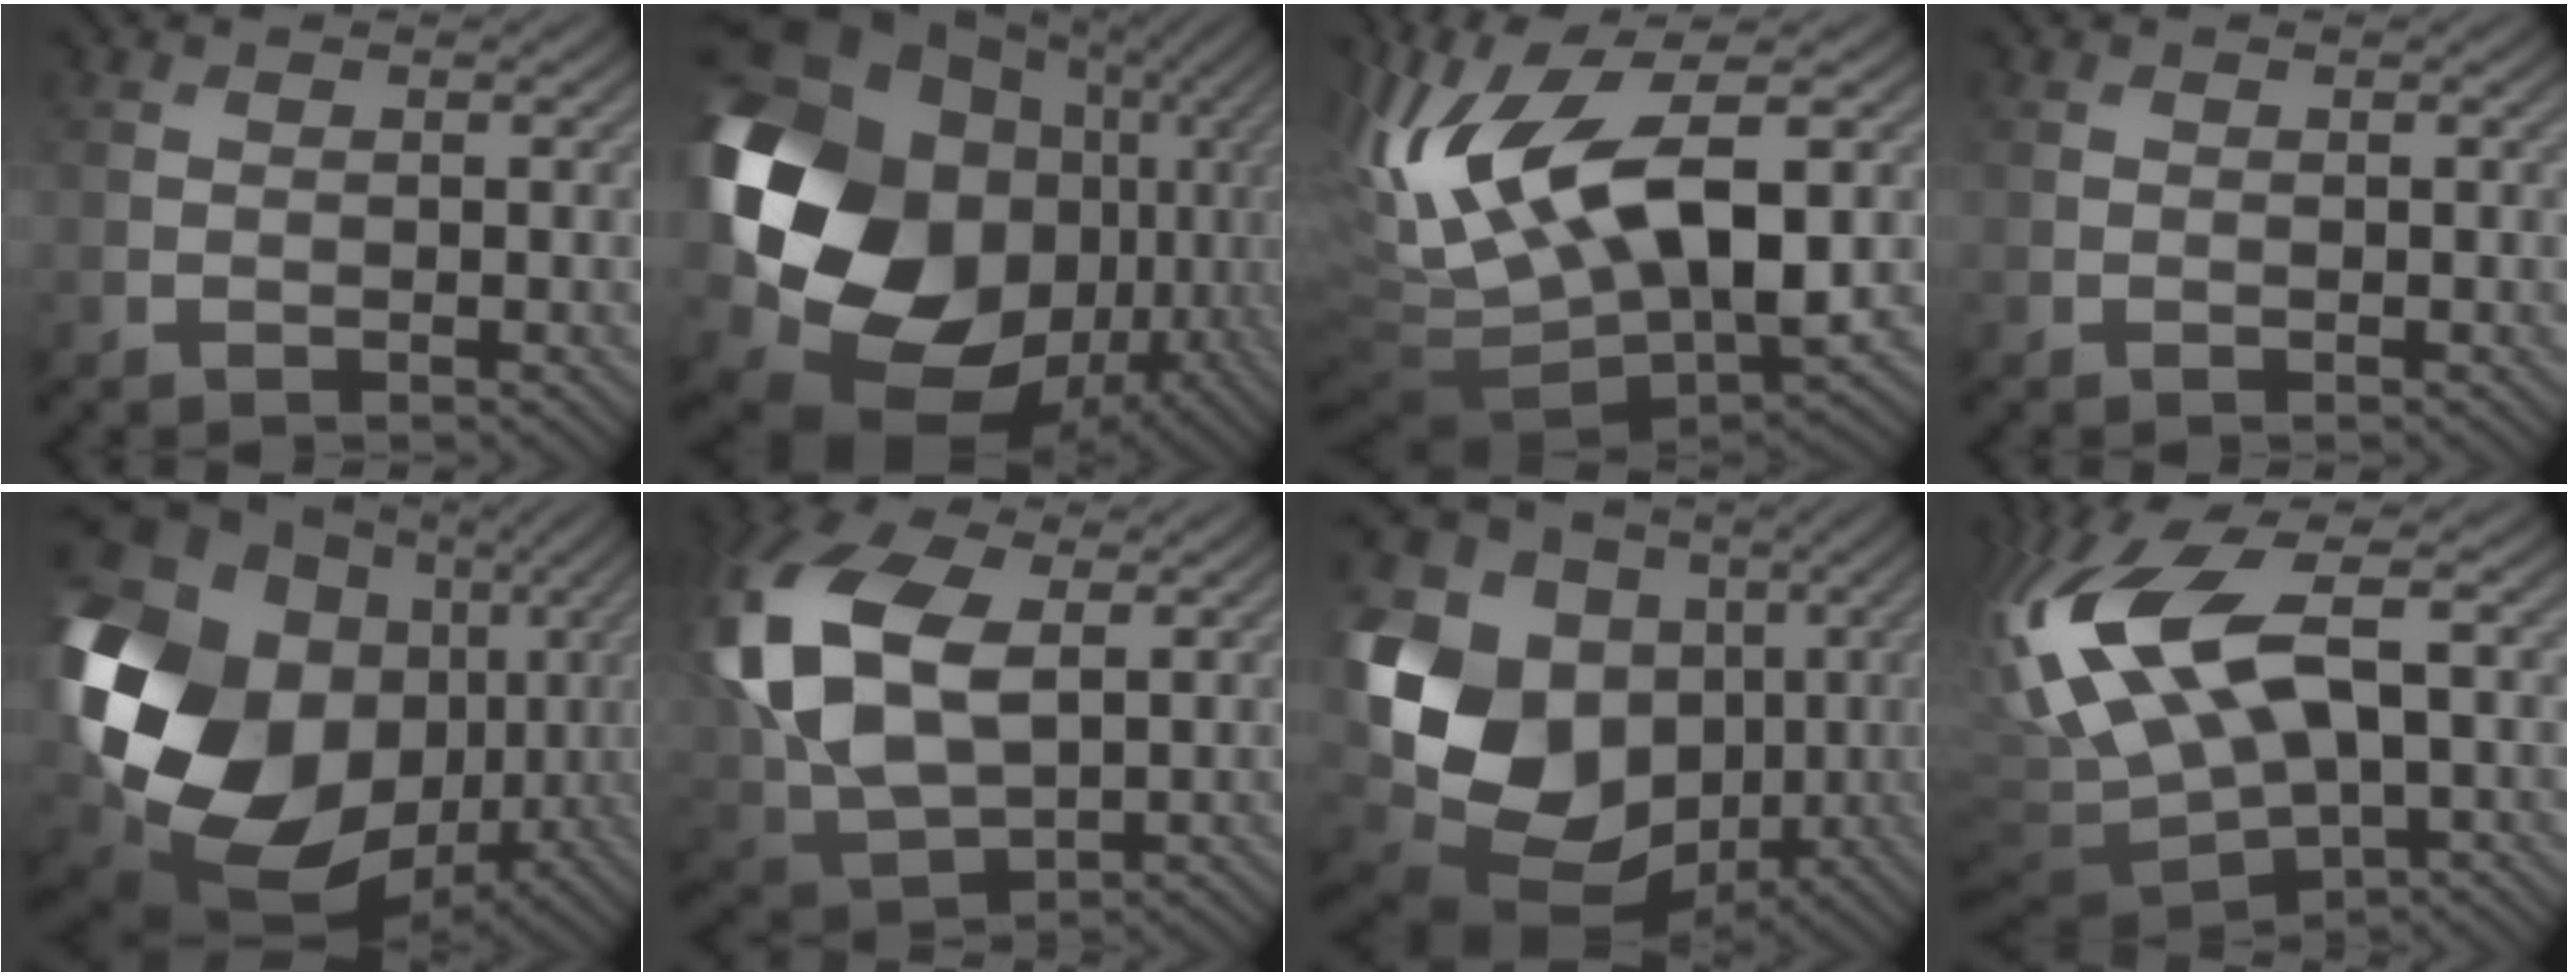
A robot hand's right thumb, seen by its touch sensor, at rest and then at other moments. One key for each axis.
{"total": 21.7, "fx": -0.5, "fy": 17.6, "fz": 12.7, "tx": -0.313, "ty": -0.037, "tz": 0.019}
{"total": 17.1, "fx": 1.2, "fy": 6.8, "fz": 15.7, "tx": -0.322, "ty": 0.000, "tz": 0.029}
{"total": 0.0}
{"total": 21.0, "fx": 1.4, "fy": 16.4, "fz": 13.0, "tx": -0.332, "ty": -0.020, "tz": 0.045}
{"total": 16.8, "fx": 3.0, "fy": 10.5, "fz": 12.8, "tx": -0.335, "ty": 0.004, "tz": 0.065}
{"total": 18.5, "fx": -1.1, "fy": 15.0, "fz": 10.8, "tx": -0.257, "ty": -0.025, "tz": -0.004}
{"total": 16.7, "fx": 0.6, "fy": 7.1, "fz": 15.1, "tx": -0.354, "ty": 0.012, "tz": 0.009}